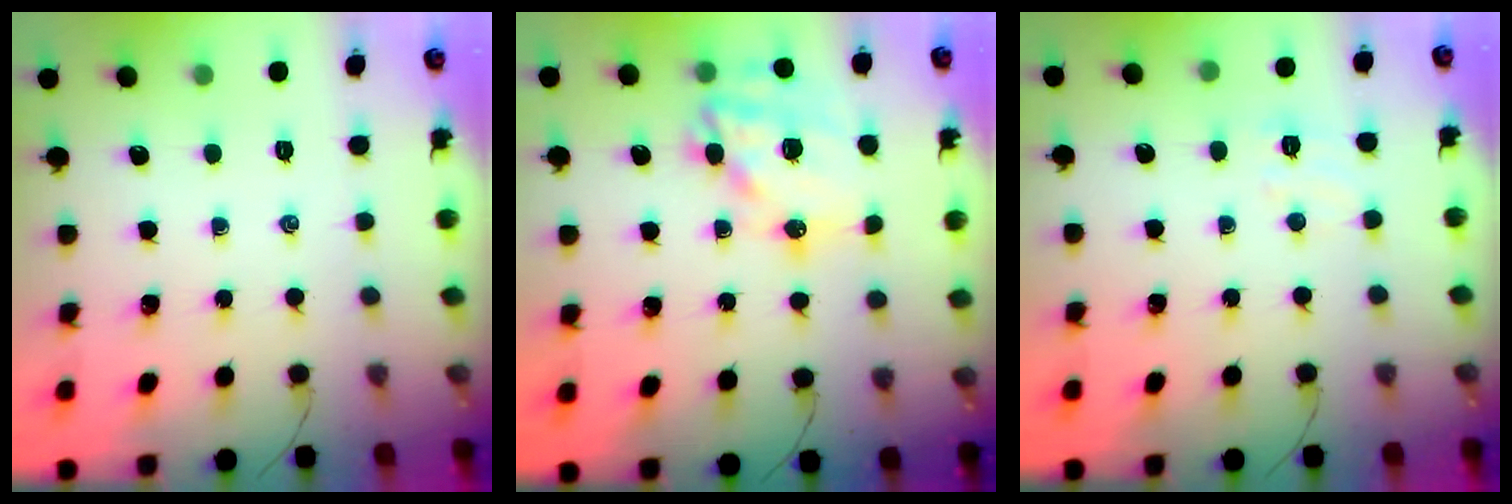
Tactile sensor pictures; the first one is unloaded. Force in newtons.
{"total": 18.2, "press": 17.8, "slide": 4.0}
{"total": 5.1, "press": 4.9, "slide": 1.2}